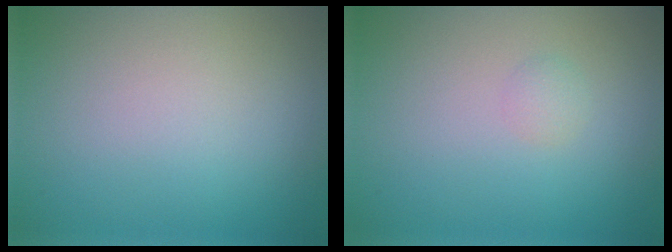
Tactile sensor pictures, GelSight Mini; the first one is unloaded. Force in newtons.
{"total": 0.7, "press": 0.7, "slide": 0.0}